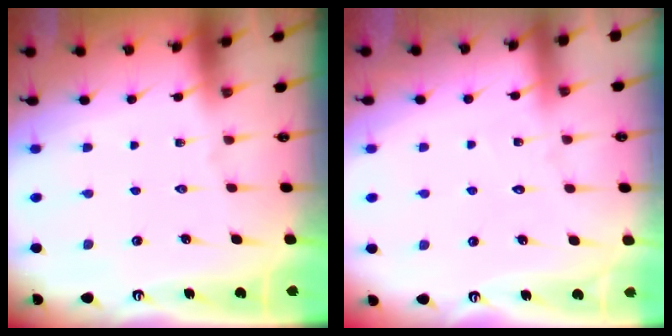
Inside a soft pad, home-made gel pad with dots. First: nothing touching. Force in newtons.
{"total": 3.0, "press": 3.0, "slide": 0.3}